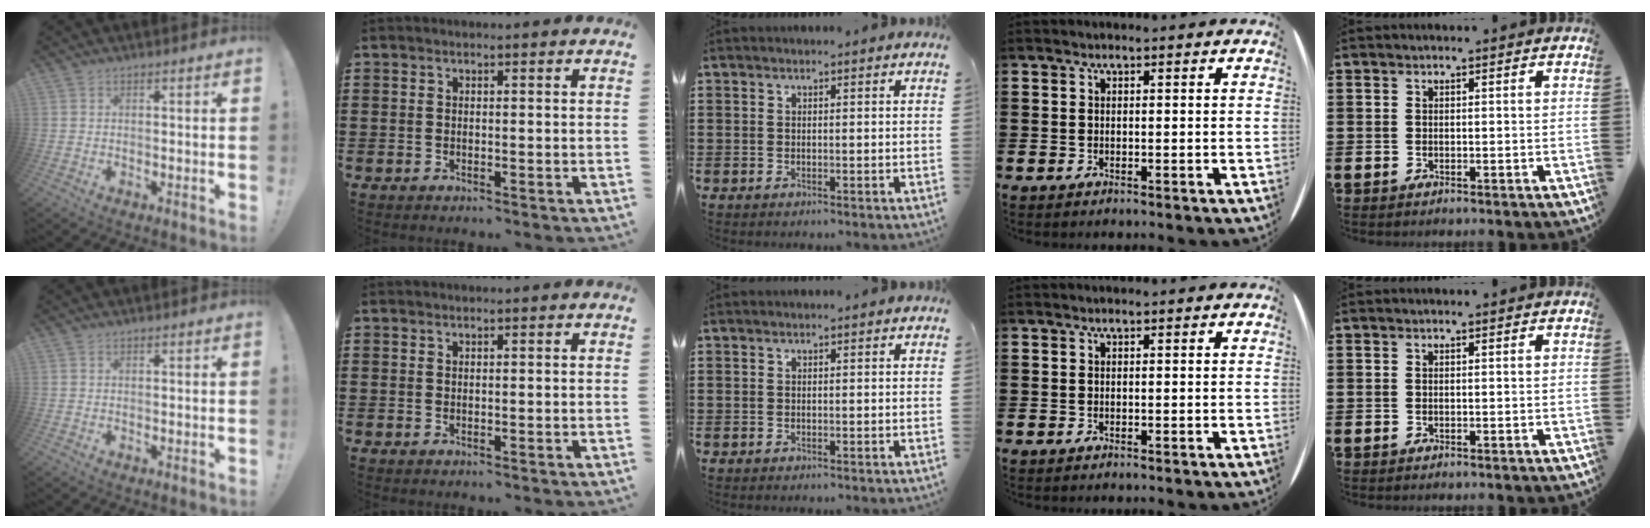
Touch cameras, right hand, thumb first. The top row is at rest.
{}